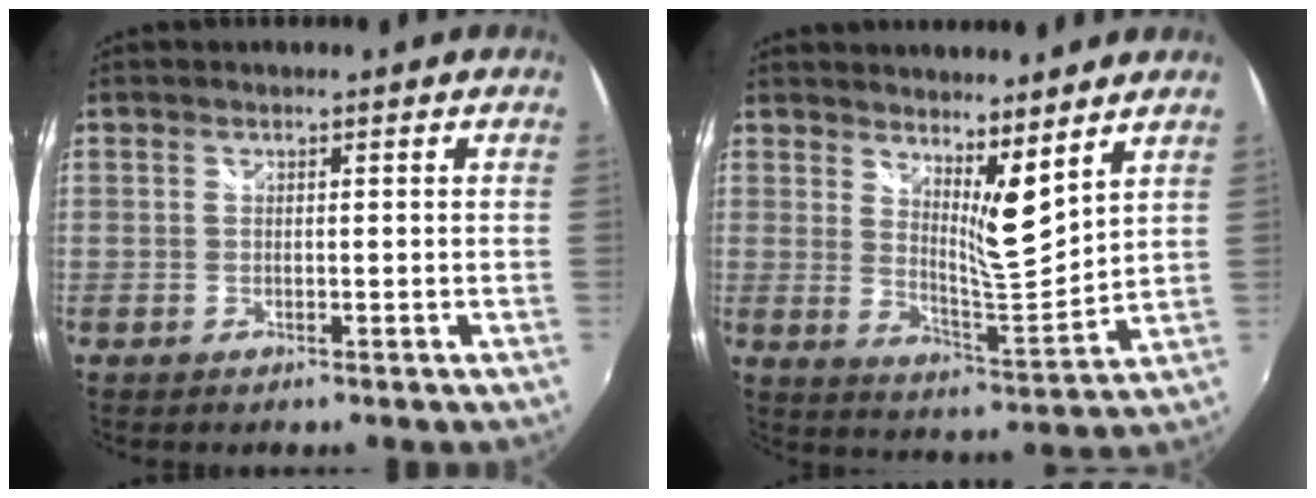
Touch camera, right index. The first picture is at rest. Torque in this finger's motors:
{"motor_torque": [-0.04, 0.13, 0.31, 0.02]}